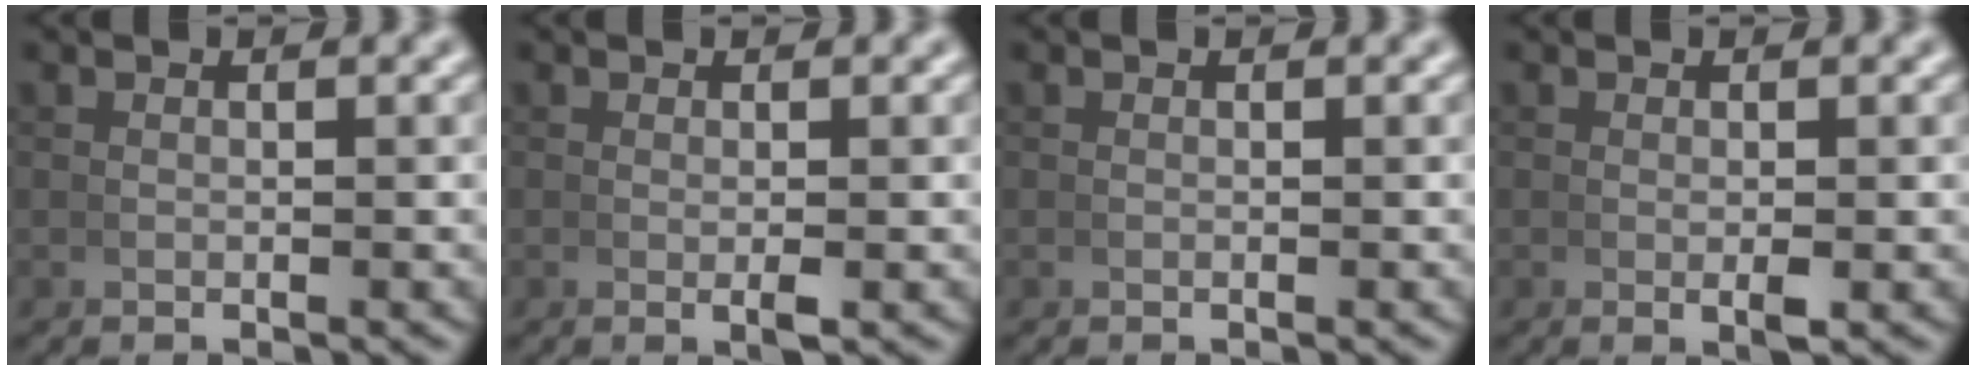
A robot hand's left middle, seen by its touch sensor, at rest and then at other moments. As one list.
[{"total": 1.0, "force": [-0.1, 0.1, 1.0], "torque": [-0.017, -0.001, -0.001]}, {"total": 0.0}, {"total": 1.1, "force": [-0.1, 0.2, 1.0], "torque": [-0.019, -0.003, 0.000]}]